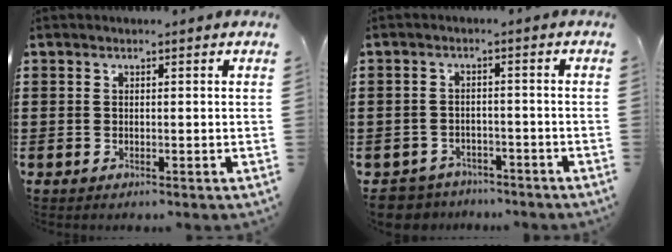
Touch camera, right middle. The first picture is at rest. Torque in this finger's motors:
{"motor_torque": [0.00, 0.00, 0.00, 0.01]}